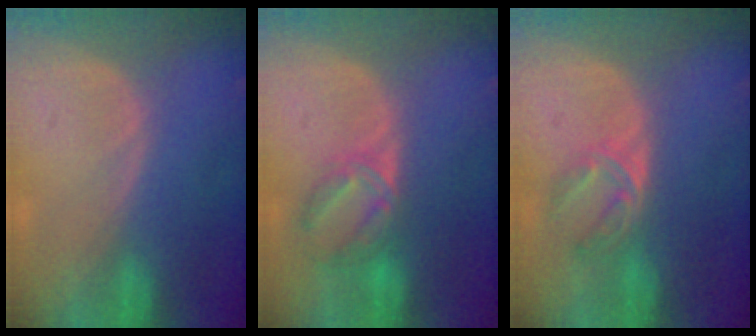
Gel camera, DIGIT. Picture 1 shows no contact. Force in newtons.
{"total": 6.0, "press": 5.8, "slide": 1.4}
{"total": 5.7, "press": 4.5, "slide": 3.5}